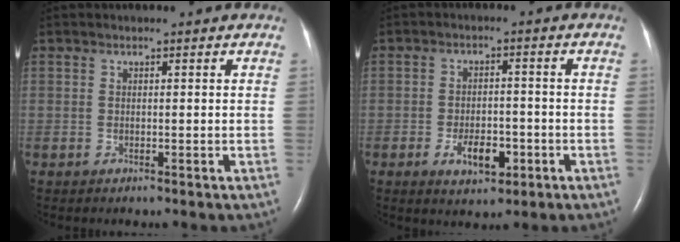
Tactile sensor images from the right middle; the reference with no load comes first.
{"total": 5.4, "force": [-2.3, 2.7, 4.1], "torque": [-0.070, 0.000, -0.031]}